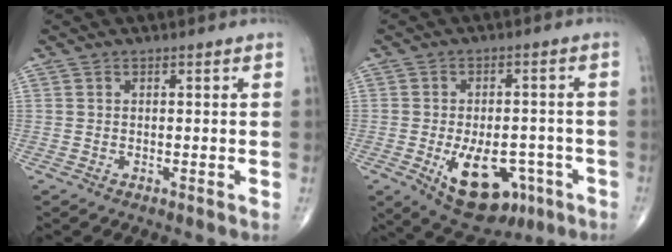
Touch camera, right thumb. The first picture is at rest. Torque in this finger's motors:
{"motor_torque": [3.25, 1.76, 0.53, 0.41, 0.33]}